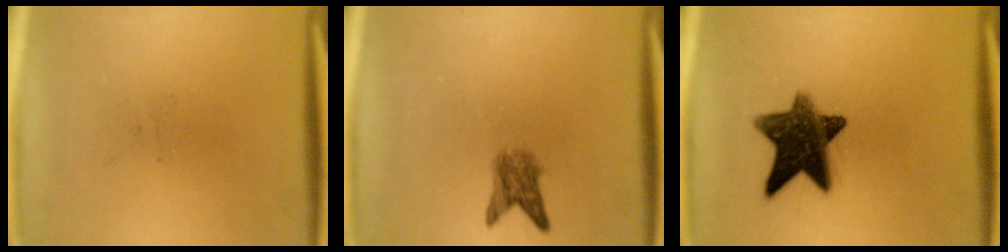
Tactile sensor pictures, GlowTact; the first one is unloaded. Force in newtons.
{"total": 3.2}
{"total": 11.5}